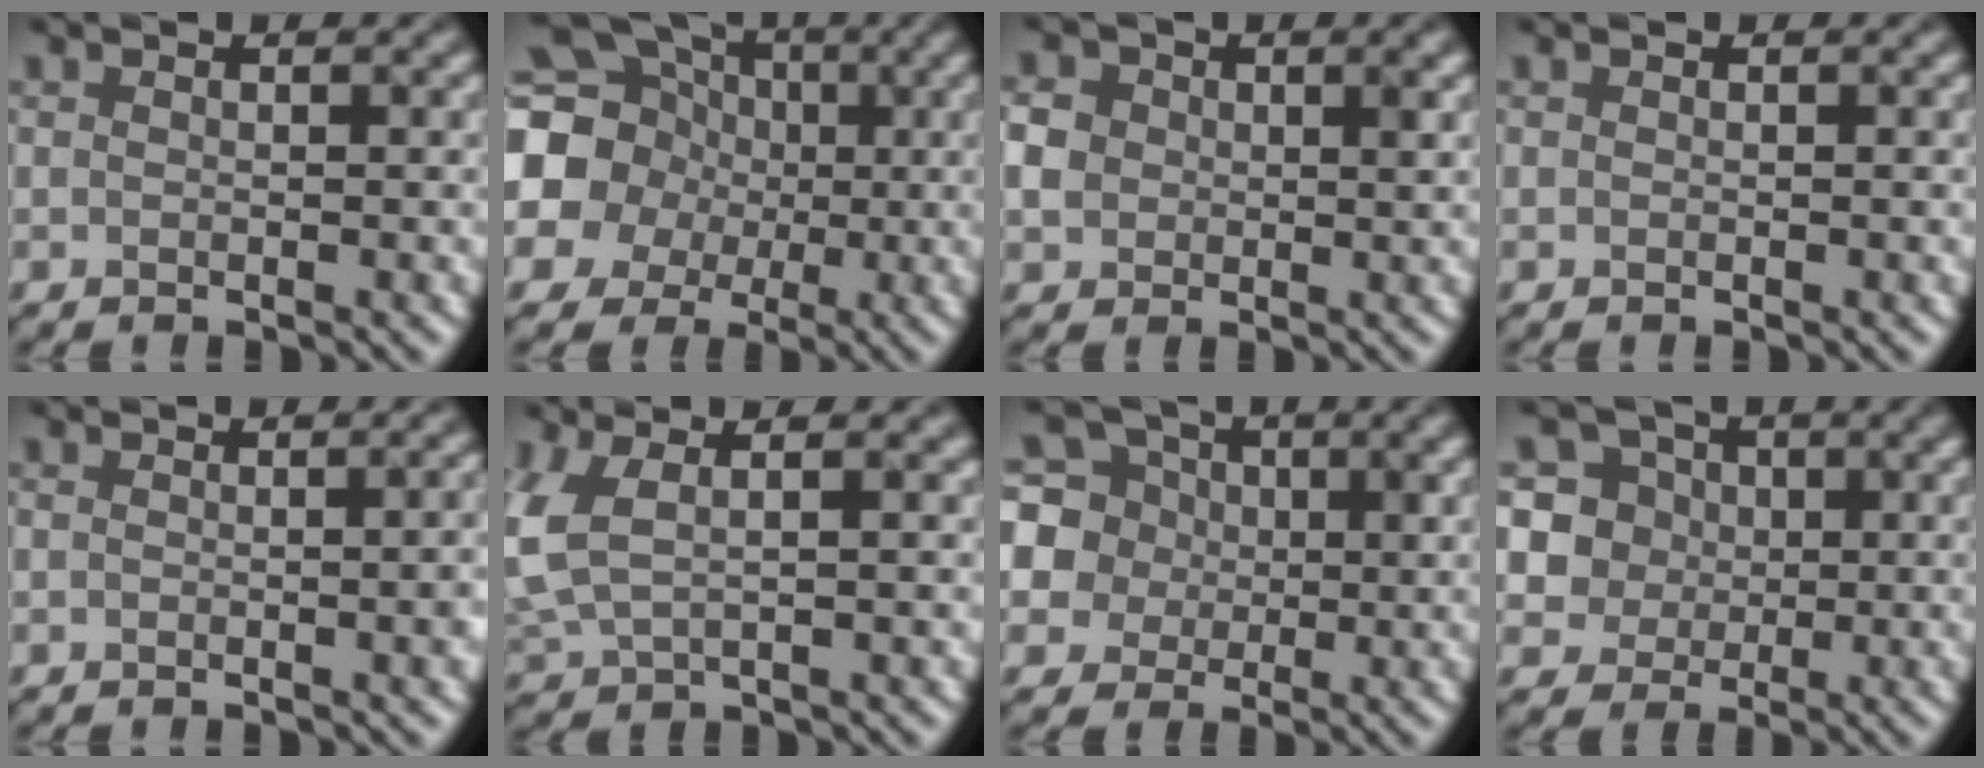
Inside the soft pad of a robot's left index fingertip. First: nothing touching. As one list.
[{"total": 18.1, "force": [0.8, 17.0, 6.1], "torque": [-0.172, 0.002, -0.021]}, {"total": 3.0, "force": [0.0, 2.6, 1.5], "torque": [-0.038, 0.006, 0.006]}, {"total": 0.0}, {"total": 5.9, "force": [-0.2, 2.9, 5.1], "torque": [-0.007, 0.038, -0.024]}, {"total": 4.6, "force": [0.6, 2.1, 4.0], "torque": [-0.117, 0.004, 0.025]}, {"total": 10.4, "force": [3.5, 8.8, 4.2], "torque": [-0.106, 0.041, 0.055]}, {"total": 6.2, "force": [1.5, 5.6, 2.2], "torque": [-0.036, 0.018, 0.019]}]